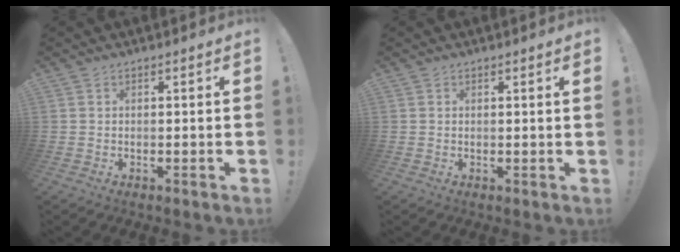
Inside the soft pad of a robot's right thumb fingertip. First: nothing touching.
{"total": 0.6, "force": [0.5, -0.3, 0.3], "torque": [0.009, -0.006, 0.006]}